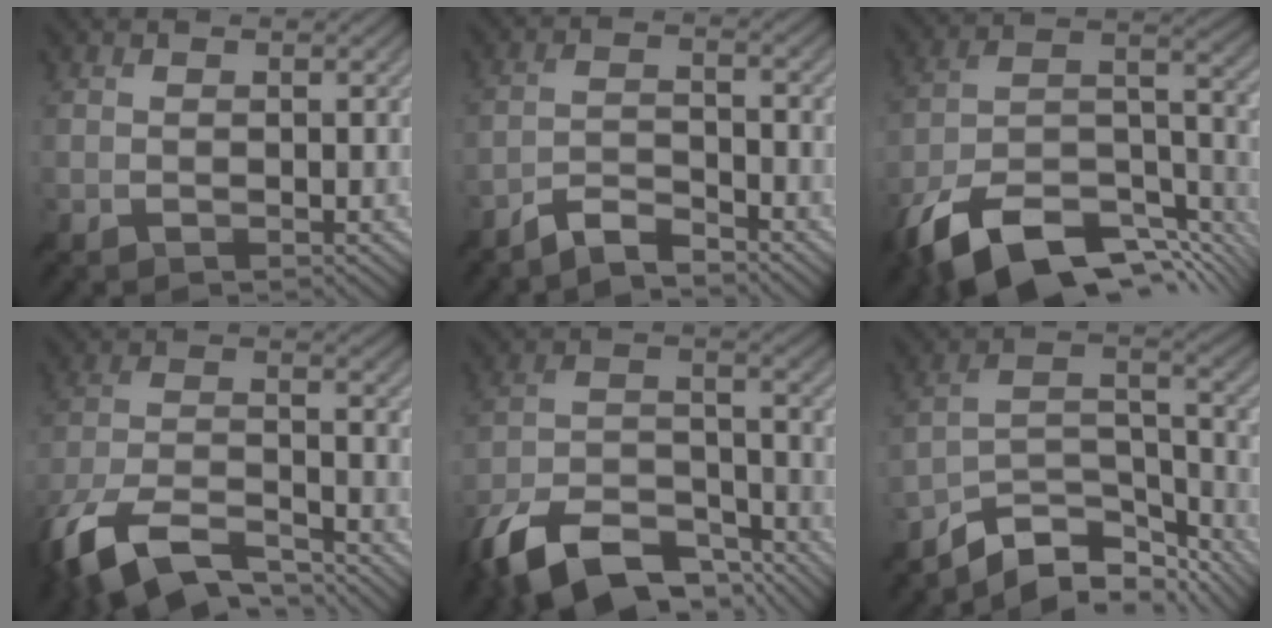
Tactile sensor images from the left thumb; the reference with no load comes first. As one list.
[{"total": 4.1, "force": [-3.6, 0.7, 1.8], "torque": [-0.036, 0.006, -0.078]}, {"total": 15.9, "force": [-10.8, 6.1, 9.8], "torque": [-0.217, -0.014, -0.188]}, {"total": 13.8, "force": [-9.8, 5.2, 8.1], "torque": [-0.196, -0.013, -0.186]}, {"total": 14.2, "force": [-10.3, 5.9, 7.9], "torque": [-0.168, -0.006, -0.191]}, {"total": 11.3, "force": [-8.9, 4.2, 5.5], "torque": [-0.102, 0.003, -0.157]}]